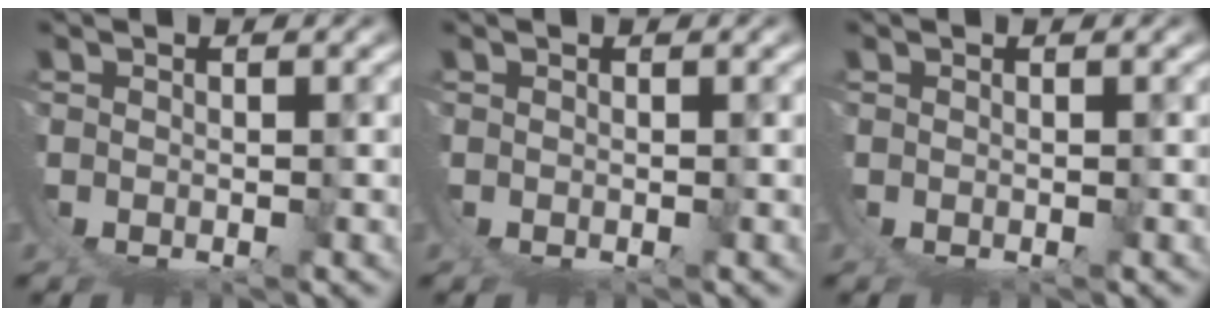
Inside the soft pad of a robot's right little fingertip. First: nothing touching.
{"total": 0.0}
{"total": 0.0}